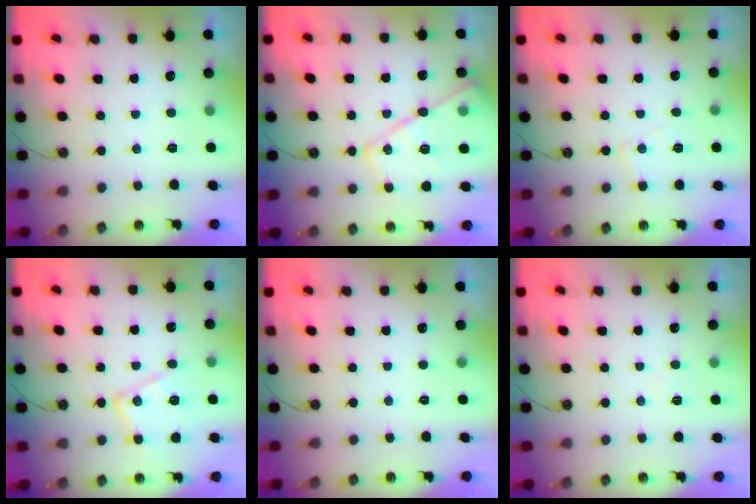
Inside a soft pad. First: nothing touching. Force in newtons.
{"total": 18.2, "press": 18.1, "slide": 1.6}
{"total": 5.9, "press": 5.8, "slide": 0.7}
{"total": 13.6, "press": 13.5, "slide": 1.4}
{"total": 0.0}
{"total": 5.4, "press": 5.4, "slide": 0.8}